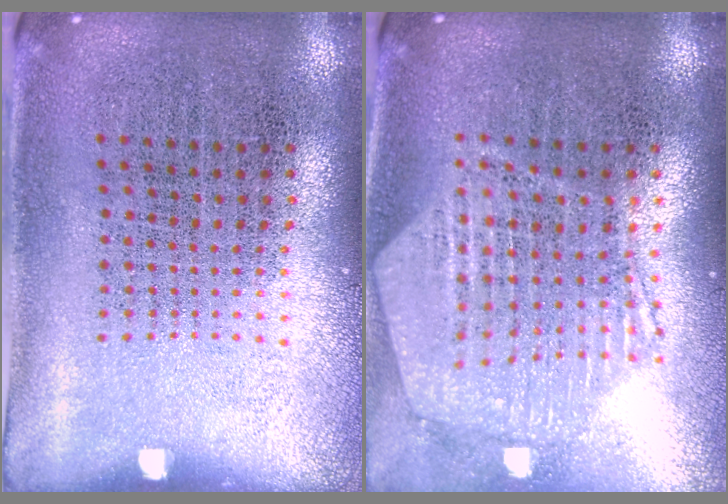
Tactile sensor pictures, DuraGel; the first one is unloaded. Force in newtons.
{"total": 1.2, "press": 1.1, "slide": 0.2}